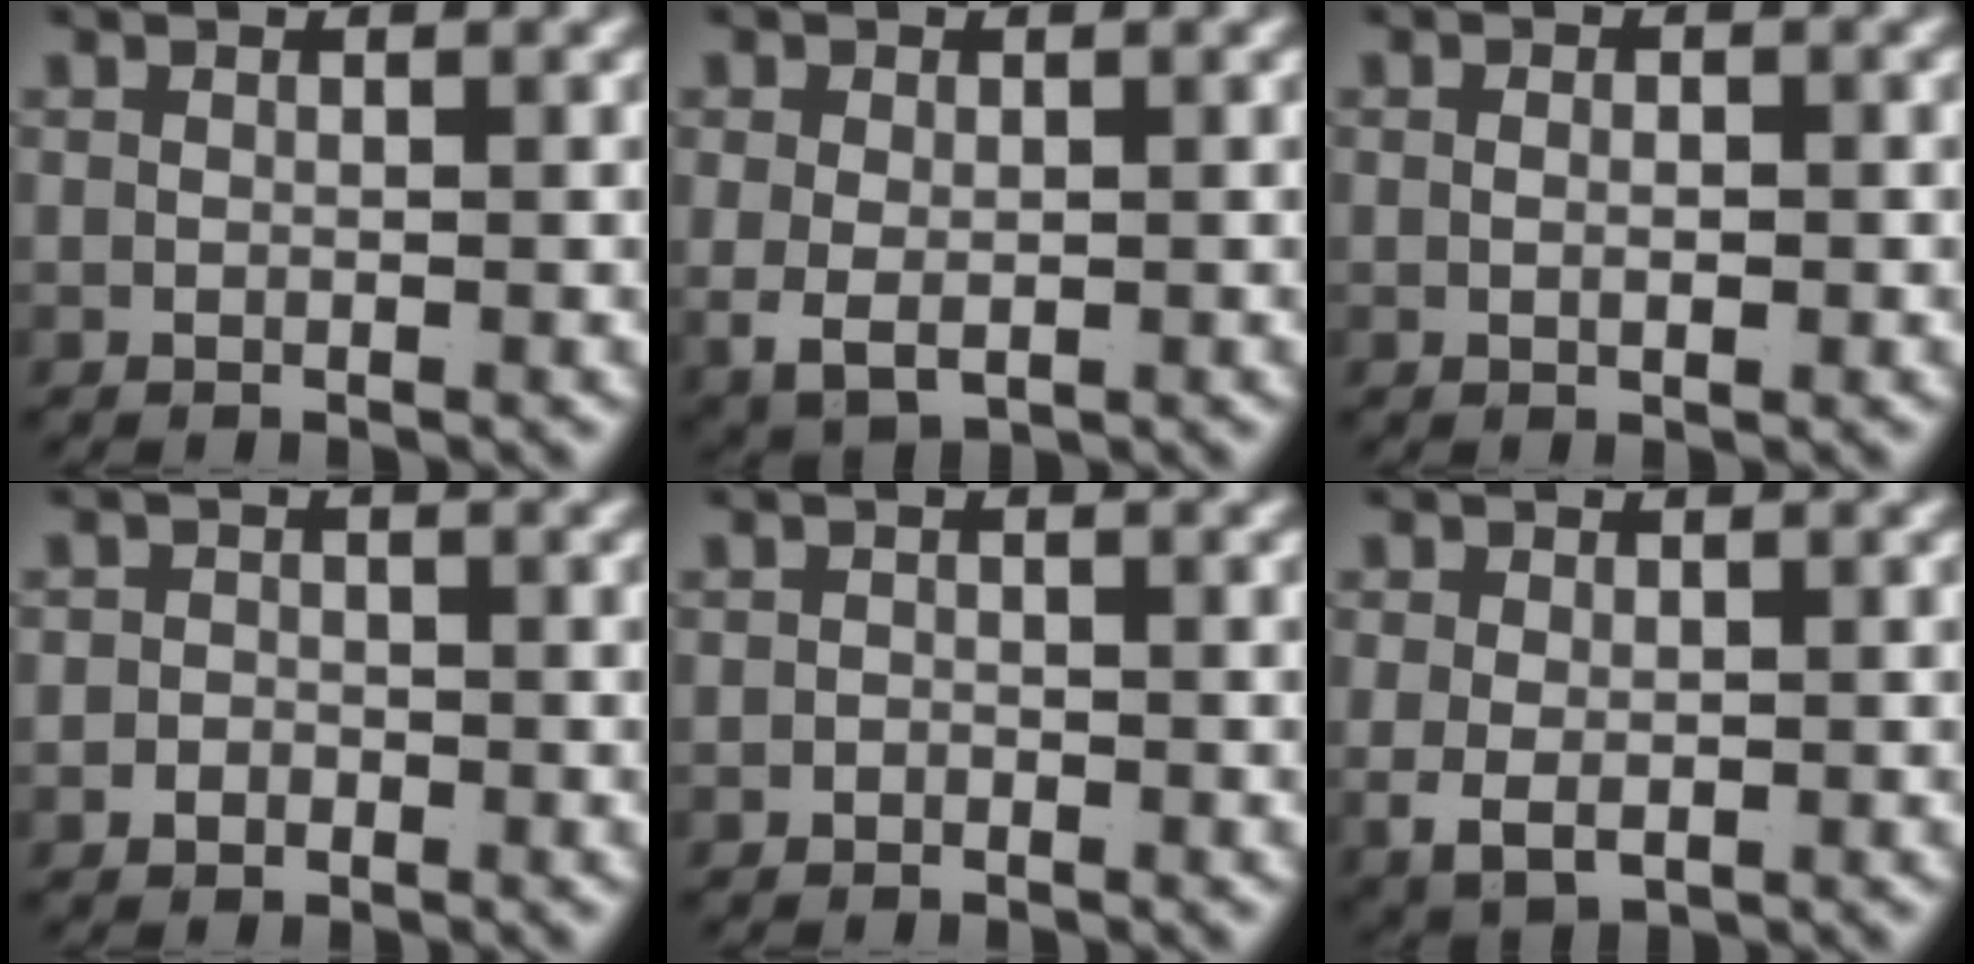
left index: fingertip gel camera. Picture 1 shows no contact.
{"total": 3.4, "force": [-0.3, 2.6, 2.2], "torque": [-0.060, -0.028, 0.014]}
{"total": 0.9, "force": [-0.2, 0.2, 0.9], "torque": [-0.010, -0.005, -0.001]}
{"total": 1.5, "force": [-0.9, 1.2, 0.1], "torque": [0.005, -0.008, -0.016]}
{"total": 0.7, "force": [-0.7, 0.2, -0.1], "torque": [0.005, -0.008, -0.009]}
{"total": 3.3, "force": [-0.5, 2.5, 2.1], "torque": [-0.053, -0.027, 0.010]}